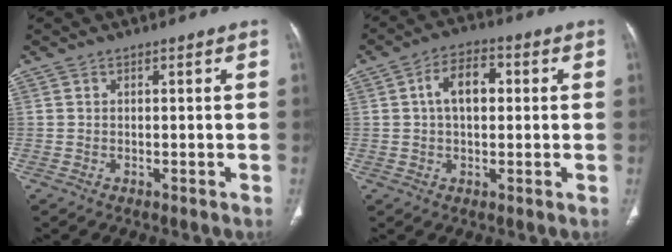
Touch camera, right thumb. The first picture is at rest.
{"total": 7.7, "force": [1.2, 4.6, 6.0], "torque": [-0.094, 0.019, 0.015]}